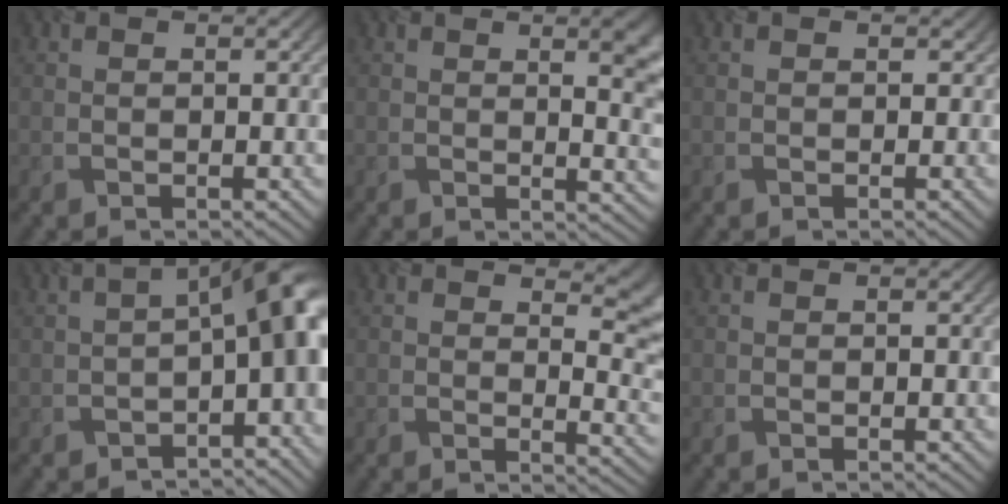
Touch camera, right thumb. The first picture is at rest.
{"total": 6.2, "force": [1.7, 2.5, 5.4], "torque": [-0.053, -0.002, 0.025]}
{"total": 0.8, "force": [-0.2, 0.6, -0.4], "torque": [0.006, -0.005, -0.001]}
{"total": 8.6, "force": [-2.0, 3.8, 7.5], "torque": [-0.095, -0.008, -0.029]}
{"total": 7.1, "force": [3.9, 3.1, 5.0], "torque": [-0.049, -0.012, 0.068]}
{"total": 0.0}